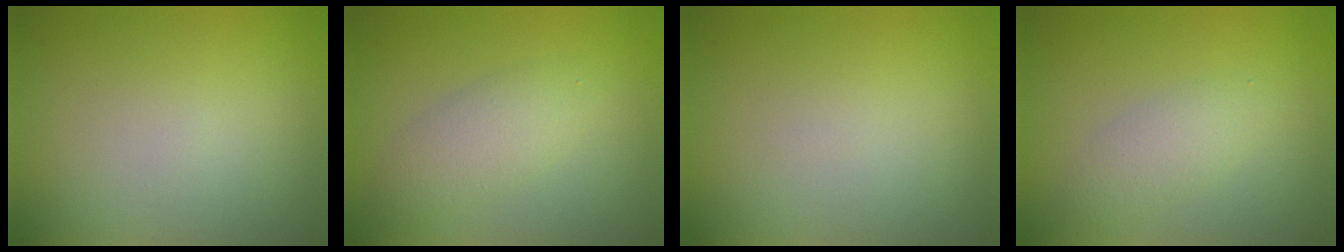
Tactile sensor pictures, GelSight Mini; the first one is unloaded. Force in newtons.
{"total": 2.8, "press": 2.8, "slide": 0.1}
{"total": 0.0}
{"total": 2.0, "press": 2.0, "slide": 0.1}